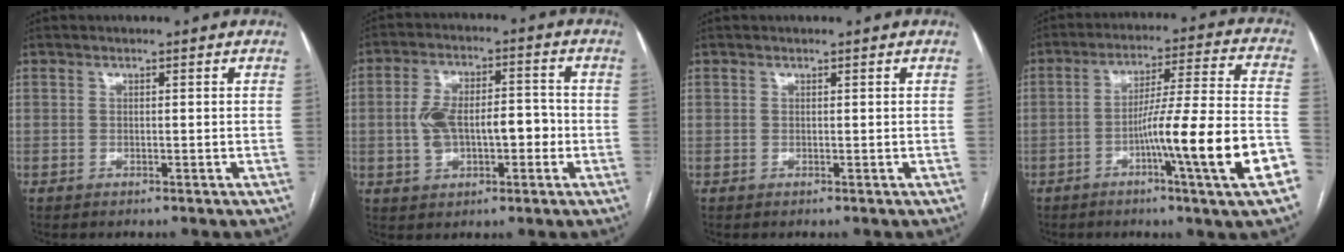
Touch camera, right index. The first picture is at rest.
{"total": 9.5, "force": [-1.2, 4.9, 8.1], "torque": [-0.147, 0.031, -0.014]}
{"total": 0.0}
{"total": 16.2, "force": [-6.2, -0.9, 14.9], "torque": [-0.226, -0.001, -0.096]}